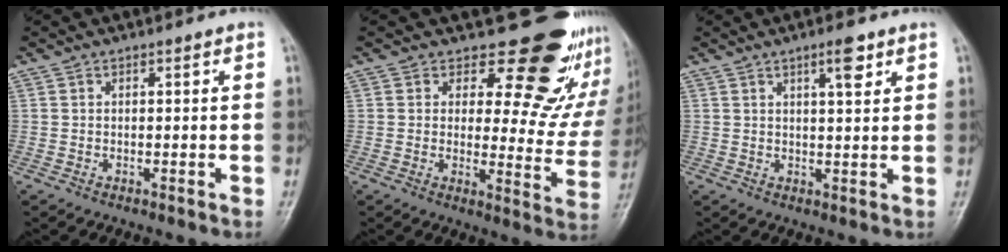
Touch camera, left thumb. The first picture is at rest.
{"total": 17.5, "force": [13.5, 8.5, 7.1], "torque": [-0.034, -0.107, 0.148]}
{"total": 4.2, "force": [2.5, 1.0, 3.2], "torque": [-0.043, -0.014, 0.038]}